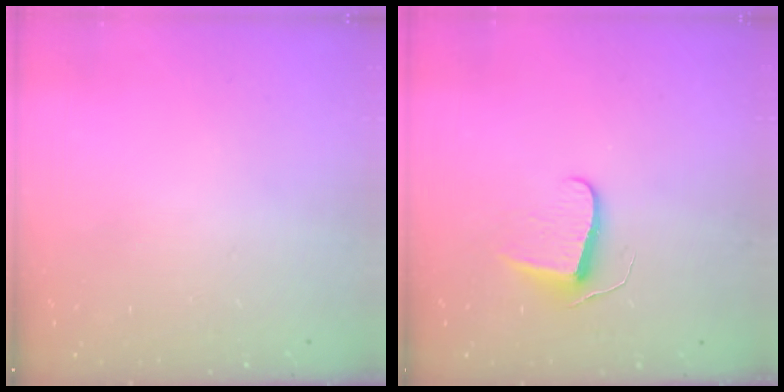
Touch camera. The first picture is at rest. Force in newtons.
{"total": 7.5, "press": 7.4, "slide": 0.6}